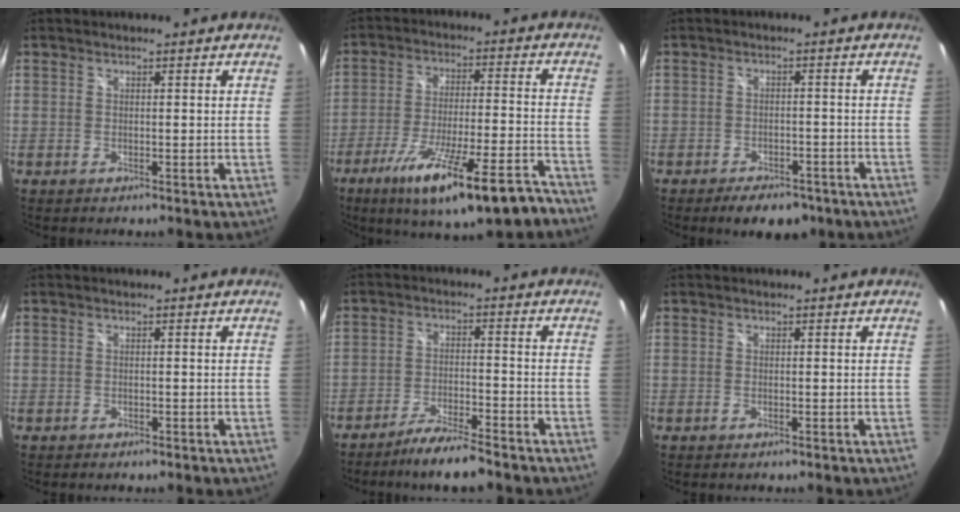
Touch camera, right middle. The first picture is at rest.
{"total": 19.8, "force": [-14.1, 3.0, 13.5], "torque": [-0.236, -0.044, -0.210]}
{"total": 8.8, "force": [-6.9, 4.2, 3.5], "torque": [-0.076, 0.014, -0.086]}
{"total": 0.7, "force": [-0.6, 0.2, 0.2], "torque": [-0.006, 0.001, -0.008]}
{"total": 7.4, "force": [-6.5, 0.1, 3.6], "torque": [-0.082, -0.005, -0.109]}
{"total": 0.0}